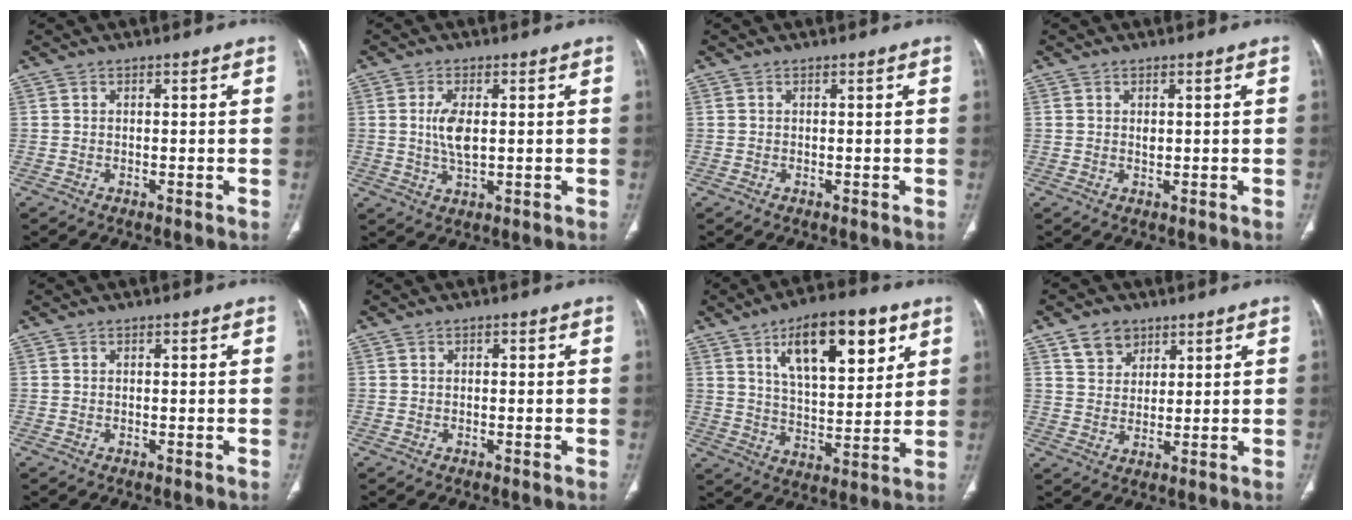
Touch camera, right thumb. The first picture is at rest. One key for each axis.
{"total": 5.5, "fx": 0.7, "fy": 2.4, "fz": 4.9, "tx": -0.101, "ty": -0.006, "tz": 0.017}
{"total": 0.0}
{"total": 1.1, "fx": 0.3, "fy": 0.7, "fz": 0.8, "tx": -0.012, "ty": -0.003, "tz": 0.010}
{"total": 0.0}
{"total": 0.7, "fx": 0.2, "fy": 0.4, "fz": 0.6, "tx": -0.009, "ty": 0.002, "tz": 0.003}
{"total": 18.2, "fx": 8.5, "fy": 7.7, "fz": 14.1, "tx": -0.182, "ty": -0.031, "tz": 0.140}
{"total": 5.8, "fx": 3.6, "fy": 4.2, "fz": 1.8, "tx": -0.011, "ty": -0.021, "tz": 0.069}